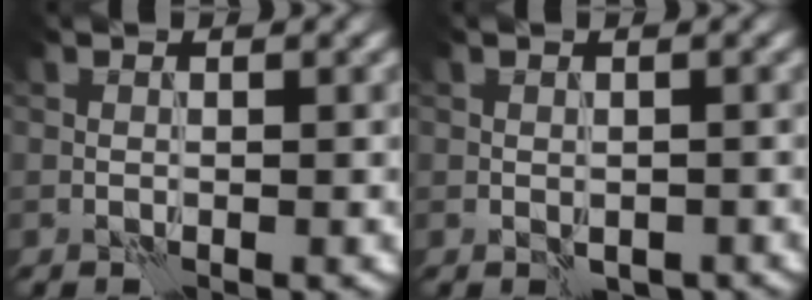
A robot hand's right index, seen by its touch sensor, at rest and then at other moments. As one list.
[{"total": 2.1, "force": [-1.0, 1.4, 1.1], "torque": [-0.021, -0.008, -0.011]}]